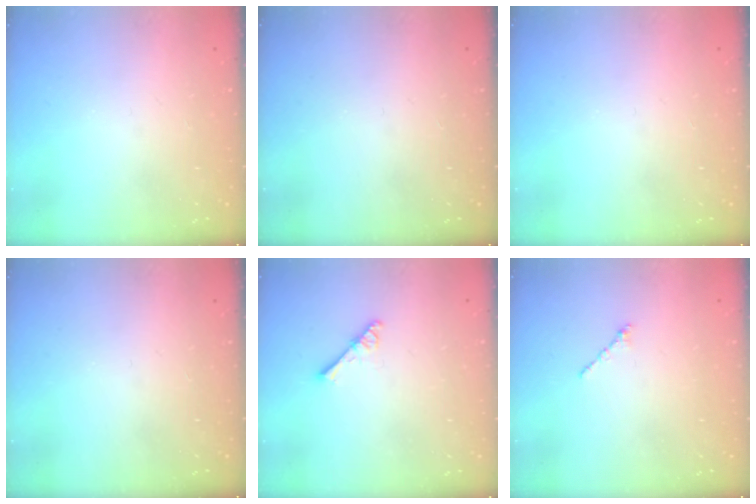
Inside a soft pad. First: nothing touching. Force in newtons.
{"total": 0.0}
{"total": 0.0}
{"total": 0.0}
{"total": 2.5, "press": 2.5, "slide": 0.3}
{"total": 1.2, "press": 1.1, "slide": 0.5}